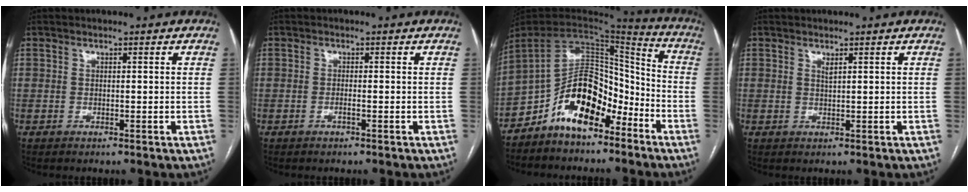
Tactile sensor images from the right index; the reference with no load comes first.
{"total": 0.7, "force": [-0.4, -0.1, 0.6], "torque": [-0.015, 0.000, -0.008]}
{"total": 12.9, "force": [-8.3, 6.1, 7.8], "torque": [-0.143, 0.032, -0.152]}
{"total": 0.8, "force": [0.6, 0.0, 0.6], "torque": [-0.013, -0.004, 0.012]}